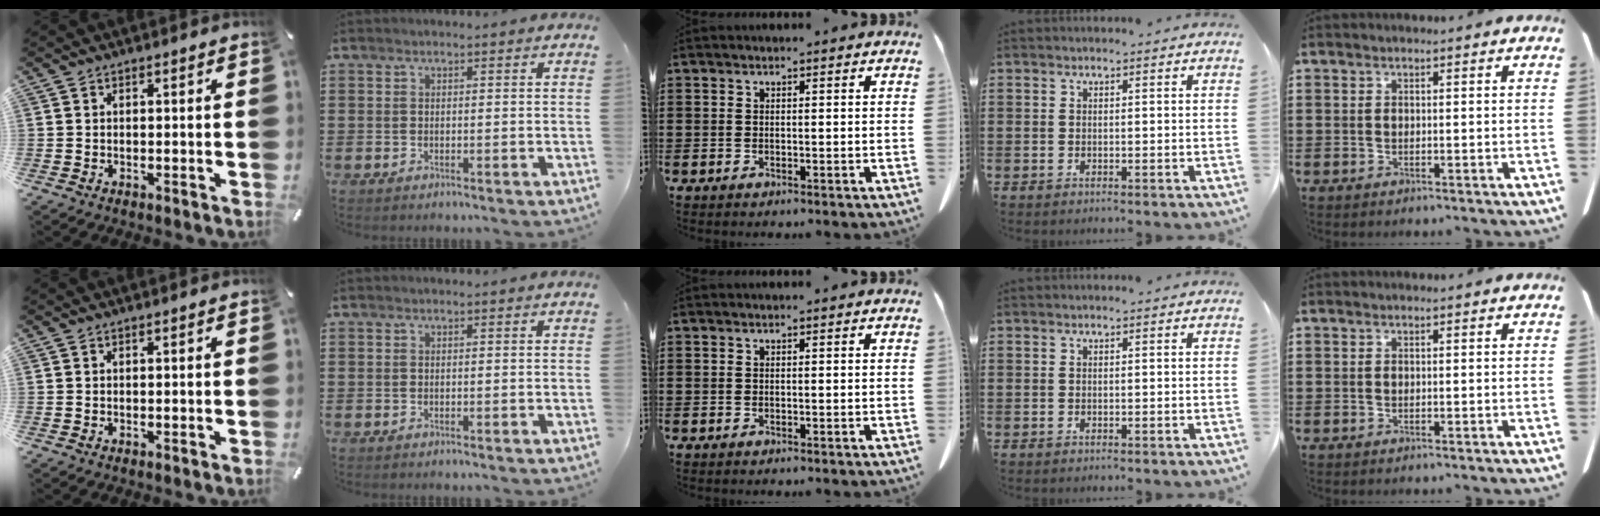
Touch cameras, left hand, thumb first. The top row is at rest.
{}